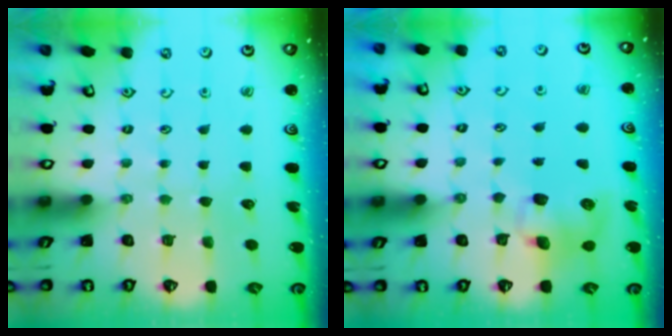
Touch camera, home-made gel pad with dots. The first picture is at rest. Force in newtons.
{"total": 8.3, "press": 8.2, "slide": 1.1}